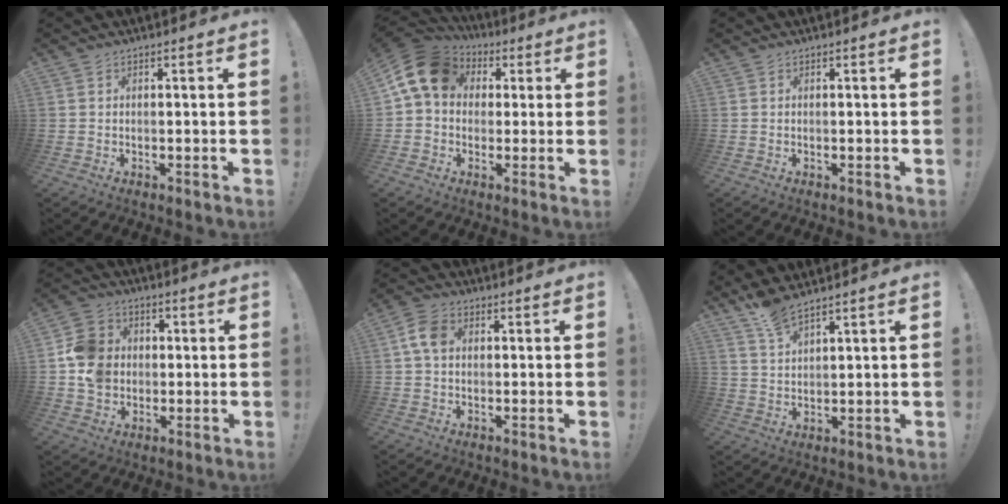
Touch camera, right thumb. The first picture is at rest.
{"total": 13.9, "force": [3.8, 10.4, 8.4], "torque": [-0.143, 0.004, 0.078]}
{"total": 0.0}
{"total": 11.8, "force": [-0.4, 10.7, 4.9], "torque": [-0.063, 0.016, 0.001]}
{"total": 6.9, "force": [0.8, 4.7, 5.0], "torque": [-0.104, 0.013, 0.018]}
{"total": 6.0, "force": [5.1, 0.9, 3.1], "torque": [-0.058, -0.030, 0.093]}